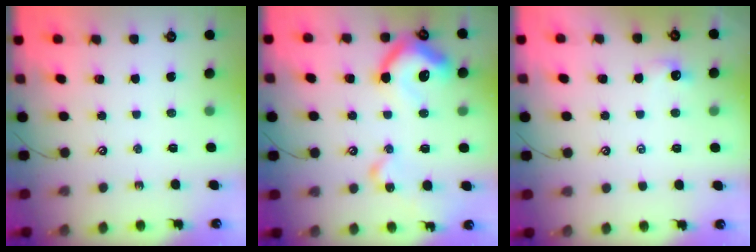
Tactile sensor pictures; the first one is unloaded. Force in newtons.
{"total": 15.2, "press": 15.2, "slide": 1.3}
{"total": 0.9, "press": 0.8, "slide": 0.4}